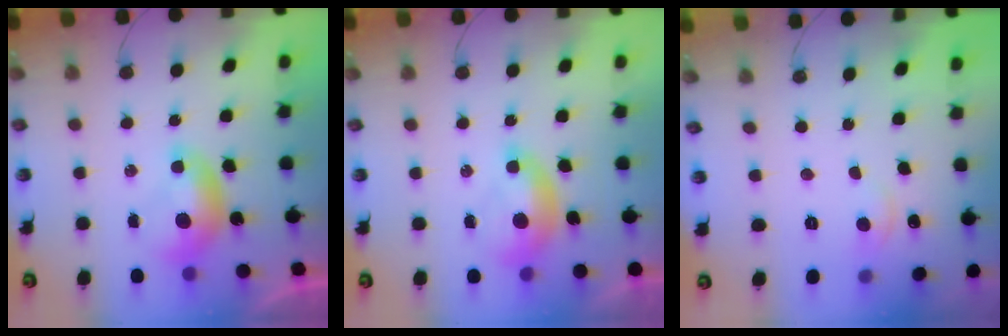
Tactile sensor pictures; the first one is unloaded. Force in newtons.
{"total": 1.7, "press": 1.6, "slide": 0.6}
{"total": 1.0, "press": 0.5, "slide": 0.9}